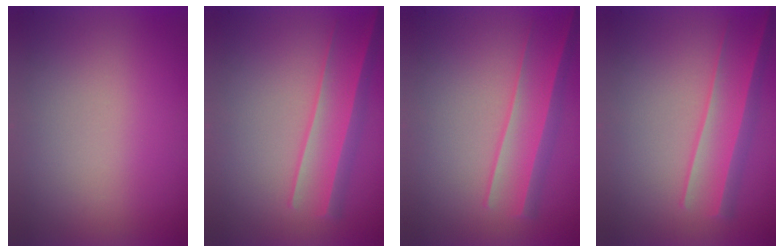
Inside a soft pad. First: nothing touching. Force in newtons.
{"total": 2.2}
{"total": 2.2}
{"total": 2.2}